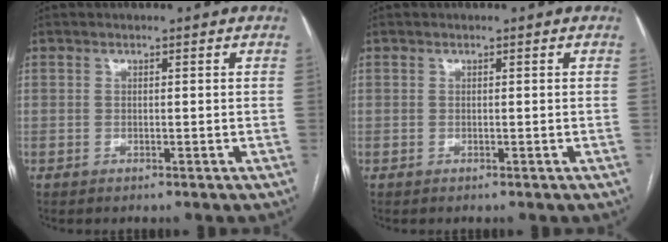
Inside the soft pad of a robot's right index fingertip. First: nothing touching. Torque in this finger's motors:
{"motor_torque": [0.00, 0.00, 0.02, 0.01]}